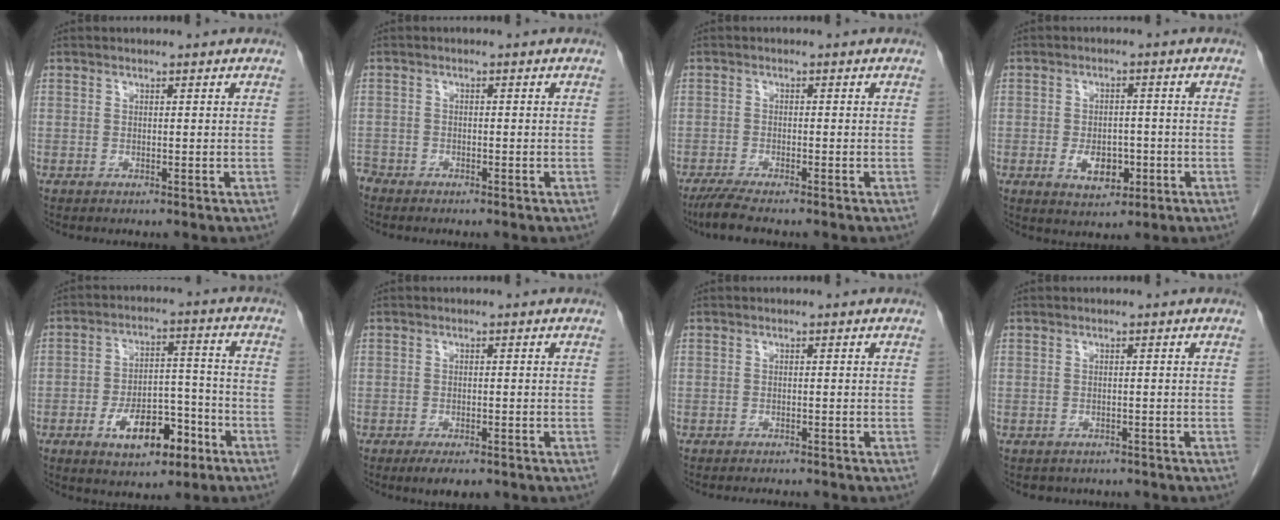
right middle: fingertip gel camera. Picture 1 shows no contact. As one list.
[{"total": 2.3, "force": [-2.2, 0.7, 0.3], "torque": [-0.005, -0.002, -0.040]}, {"total": 4.6, "force": [-3.7, 0.1, 2.7], "torque": [-0.052, -0.012, -0.064]}, {"total": 5.1, "force": [-1.6, 3.0, 3.8], "torque": [-0.059, 0.000, -0.017]}, {"total": 9.6, "force": [-4.9, 4.4, 7.0], "torque": [-0.117, 0.017, -0.073]}, {"total": 3.7, "force": [-2.6, 1.2, 2.3], "torque": [-0.034, -0.005, -0.036]}, {"total": 3.0, "force": [-2.8, 0.3, 0.8], "torque": [-0.009, -0.005, -0.036]}, {"total": 3.7, "force": [-3.2, 1.8, 0.7], "torque": [-0.011, 0.003, -0.036]}]